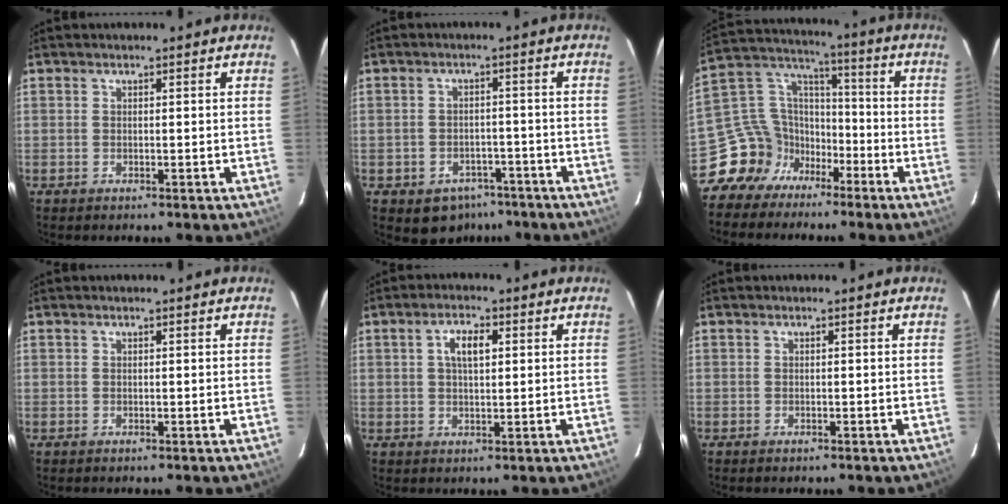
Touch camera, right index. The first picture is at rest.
{"total": 6.9, "force": [-4.6, 4.9, 1.8], "torque": [-0.043, 0.019, -0.046]}
{"total": 12.0, "force": [-7.9, 8.6, 2.9], "torque": [-0.067, 0.054, -0.141]}
{"total": 0.0}
{"total": 4.4, "force": [1.2, 1.9, 3.7], "torque": [-0.067, 0.010, 0.023]}
{"total": 0.6, "force": [-0.5, 0.3, 0.2], "torque": [-0.005, -0.001, -0.009]}